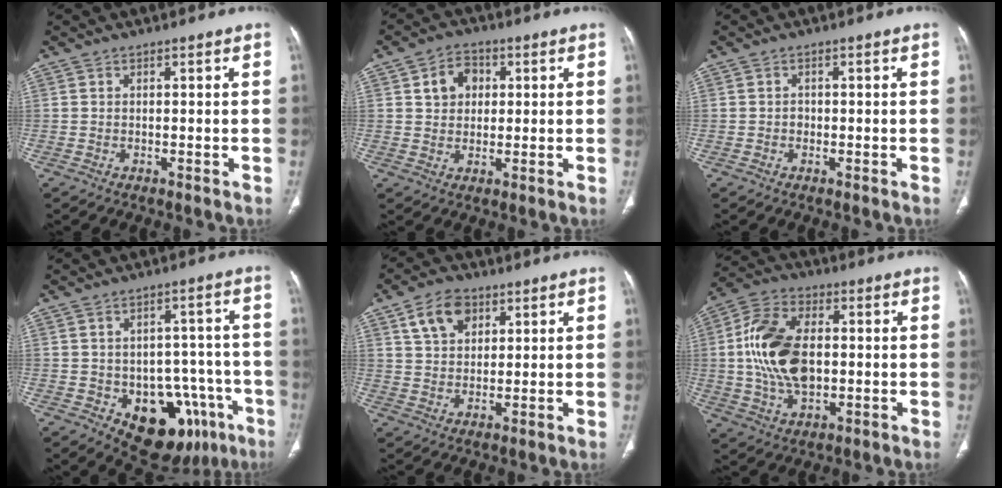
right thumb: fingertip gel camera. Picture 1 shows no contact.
{"total": 6.2, "force": [1.7, 4.9, 3.3], "torque": [-0.029, 0.001, 0.025]}
{"total": 0.9, "force": [-0.2, 0.8, 0.3], "torque": [-0.001, 0.004, -0.006]}
{"total": 16.4, "force": [-7.3, 10.4, 10.4], "torque": [-0.083, 0.039, -0.086]}
{"total": 7.9, "force": [3.9, 5.3, 4.4], "torque": [-0.056, -0.010, 0.070]}
{"total": 16.2, "force": [0.6, 9.9, 12.9], "torque": [-0.243, 0.012, 0.012]}